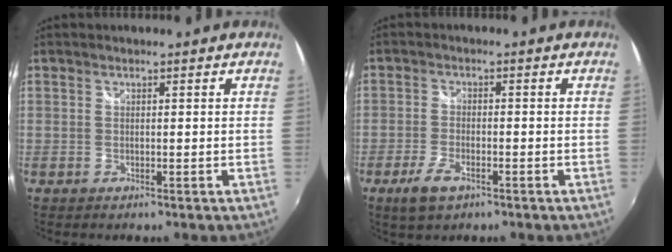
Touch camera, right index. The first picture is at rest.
{"total": 5.4, "force": [-3.2, 2.2, 3.6], "torque": [-0.093, -0.010, -0.060]}